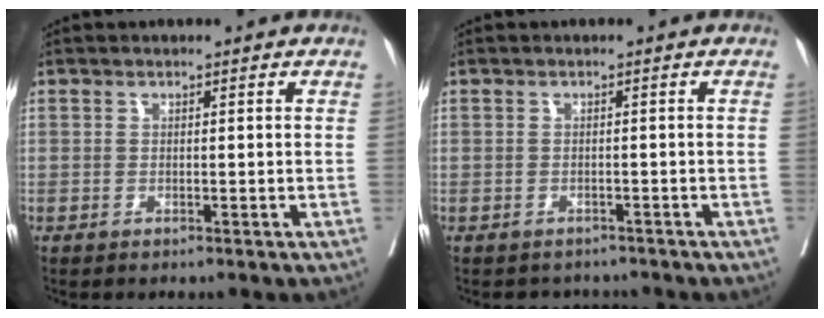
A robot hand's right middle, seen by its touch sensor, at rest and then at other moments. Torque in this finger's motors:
{"motor_torque": [0.25, -0.25, -0.03, -0.02]}